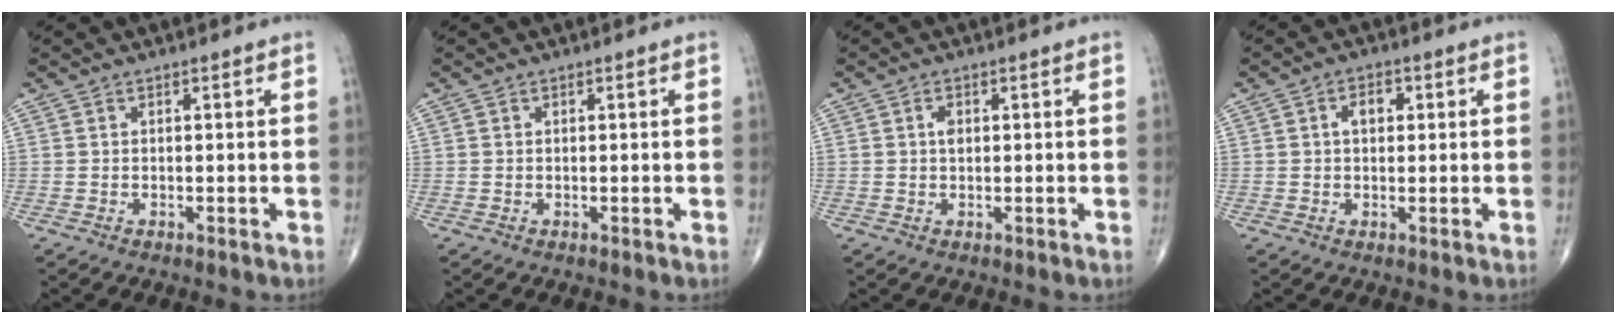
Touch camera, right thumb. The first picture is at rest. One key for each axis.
{"total": 0.0}
{"total": 1.6, "fx": 0.3, "fy": 1.0, "fz": 1.2, "tx": -0.017, "ty": 0.001, "tz": 0.003}
{"total": 3.3, "fx": 0.7, "fy": 2.1, "fz": 2.4, "tx": -0.028, "ty": 0.007, "tz": 0.007}